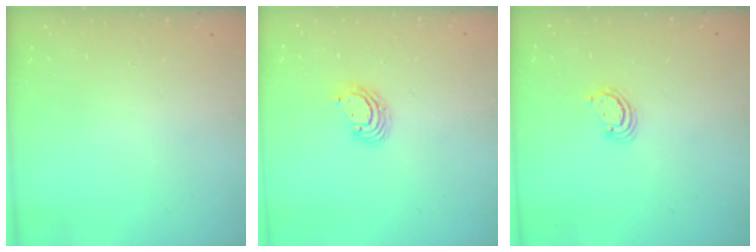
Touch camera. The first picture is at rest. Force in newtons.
{"total": 4.2, "press": 4.2, "slide": 0.2}
{"total": 2.6, "press": 2.5, "slide": 0.2}